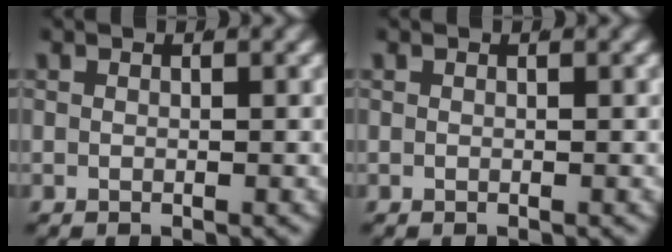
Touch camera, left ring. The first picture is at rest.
{"total": 0.0}